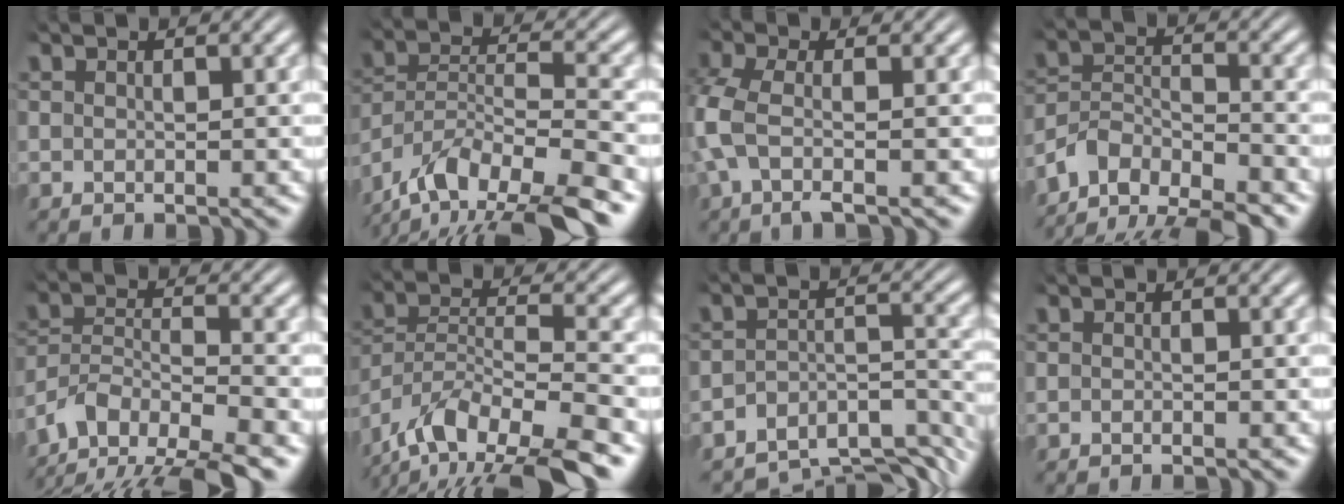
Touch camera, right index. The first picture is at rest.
{"total": 8.5, "force": [-4.7, 4.6, 5.5], "torque": [-0.117, -0.039, -0.063]}
{"total": 4.2, "force": [-0.8, 2.4, 3.3], "torque": [-0.102, -0.019, -0.007]}
{"total": 10.0, "force": [-5.7, 7.4, 3.6], "torque": [-0.075, -0.034, -0.100]}
{"total": 8.5, "force": [-4.1, 5.7, 4.8], "torque": [-0.110, -0.042, -0.056]}
{"total": 7.8, "force": [-4.1, 3.8, 5.4], "torque": [-0.118, -0.039, -0.050]}
{"total": 9.6, "force": [-7.2, 3.9, 5.0], "torque": [-0.056, -0.027, -0.106]}
{"total": 1.1, "force": [-1.0, -0.2, 0.0], "torque": [-0.004, -0.007, -0.016]}